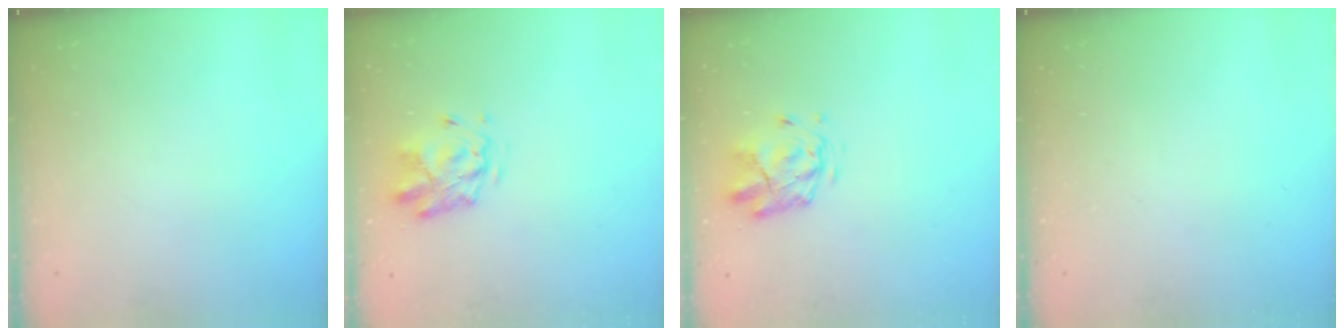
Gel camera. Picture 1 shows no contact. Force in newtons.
{"total": 2.8, "press": 2.4, "slide": 1.4}
{"total": 2.8, "press": 2.5, "slide": 1.2}
{"total": 0.0}